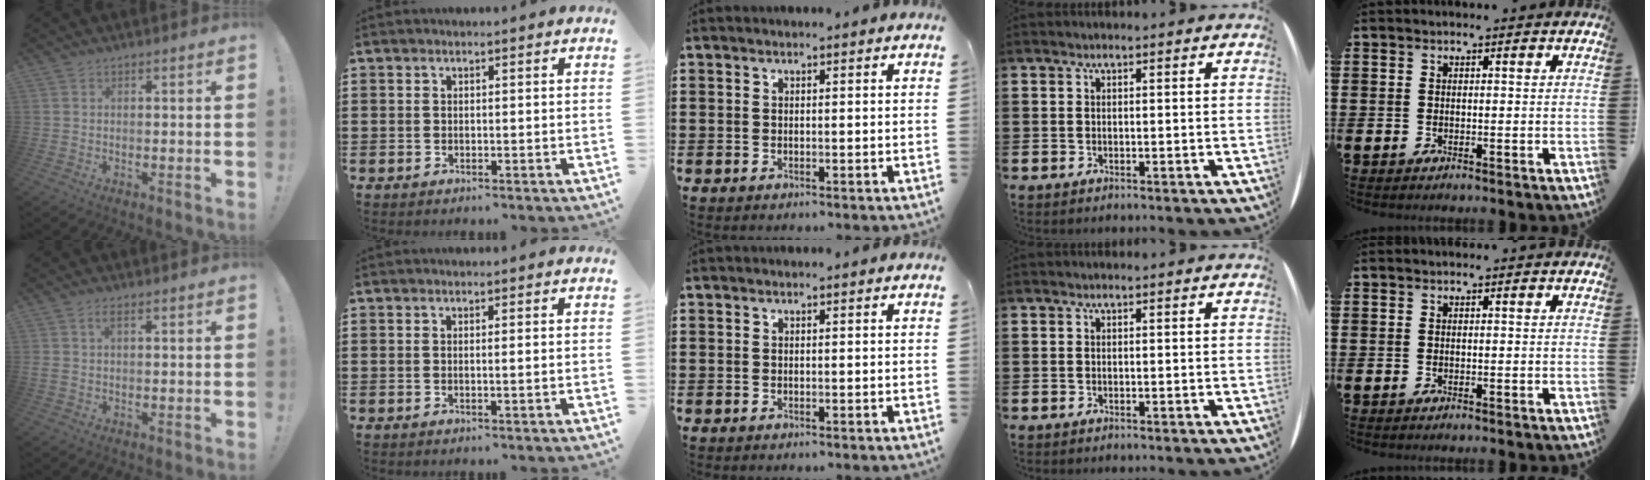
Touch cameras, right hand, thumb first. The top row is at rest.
{"thumb": {"total": 2.6, "force": [0.9, 1.3, 2.1], "torque": [-0.037, 0.002, 0.014]}, "index": {"total": 0.6, "force": [0.0, -0.2, 0.6], "torque": [-0.011, -0.003, -0.001]}}